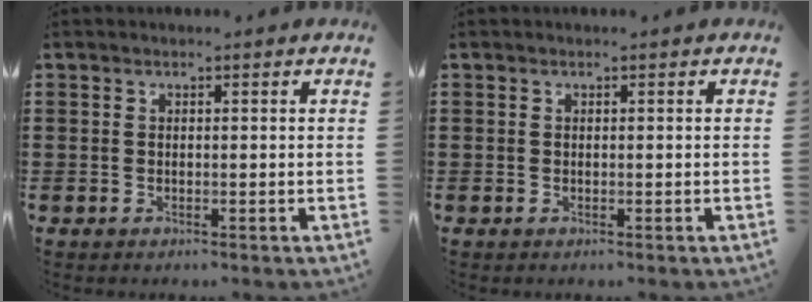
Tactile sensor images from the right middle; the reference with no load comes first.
{"total": 0.0}